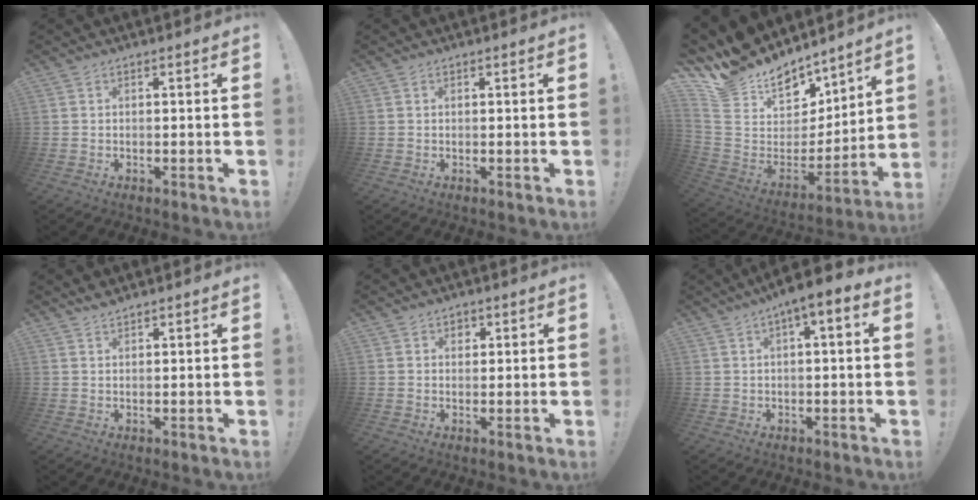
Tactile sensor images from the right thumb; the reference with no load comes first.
{"total": 0.0}
{"total": 17.2, "force": [14.5, 8.6, 3.3], "torque": [-0.062, -0.122, 0.293]}
{"total": 1.9, "force": [1.9, 0.4, 0.4], "torque": [-0.004, -0.007, 0.034]}
{"total": 2.1, "force": [0.9, 1.8, 0.7], "torque": [-0.004, -0.001, 0.013]}
{"total": 5.6, "force": [1.6, 1.0, 5.2], "torque": [-0.082, -0.010, 0.025]}